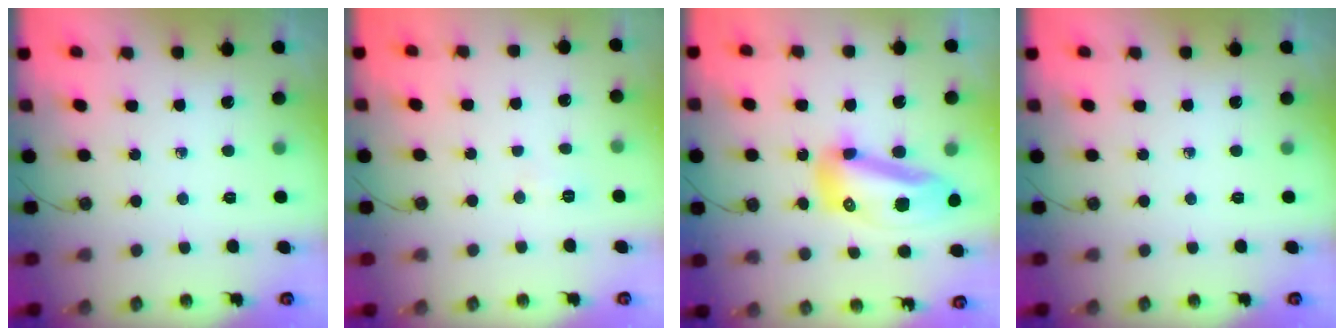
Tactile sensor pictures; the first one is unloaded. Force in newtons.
{"total": 8.5, "press": 5.0, "slide": 6.9}
{"total": 14.5, "press": 14.4, "slide": 1.8}
{"total": 0.0}